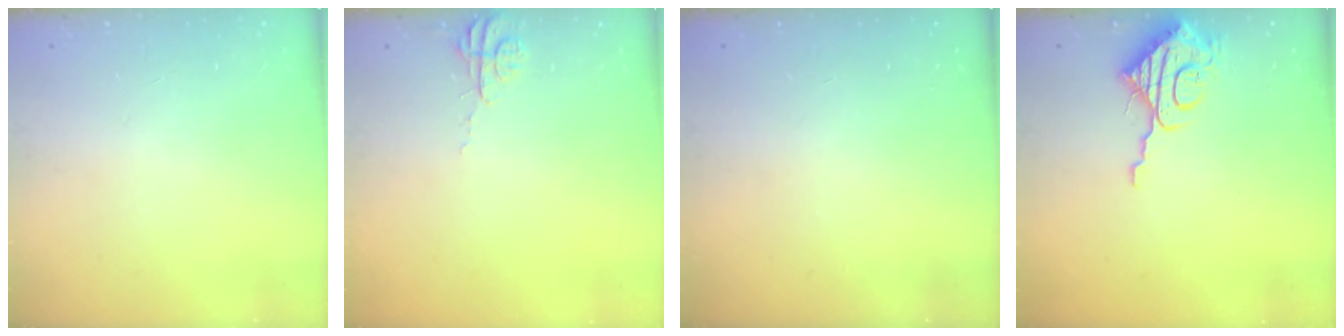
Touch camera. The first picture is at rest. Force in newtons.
{"total": 3.8, "press": 3.8, "slide": 0.3}
{"total": 0.0}
{"total": 10.0, "press": 10.0, "slide": 0.4}